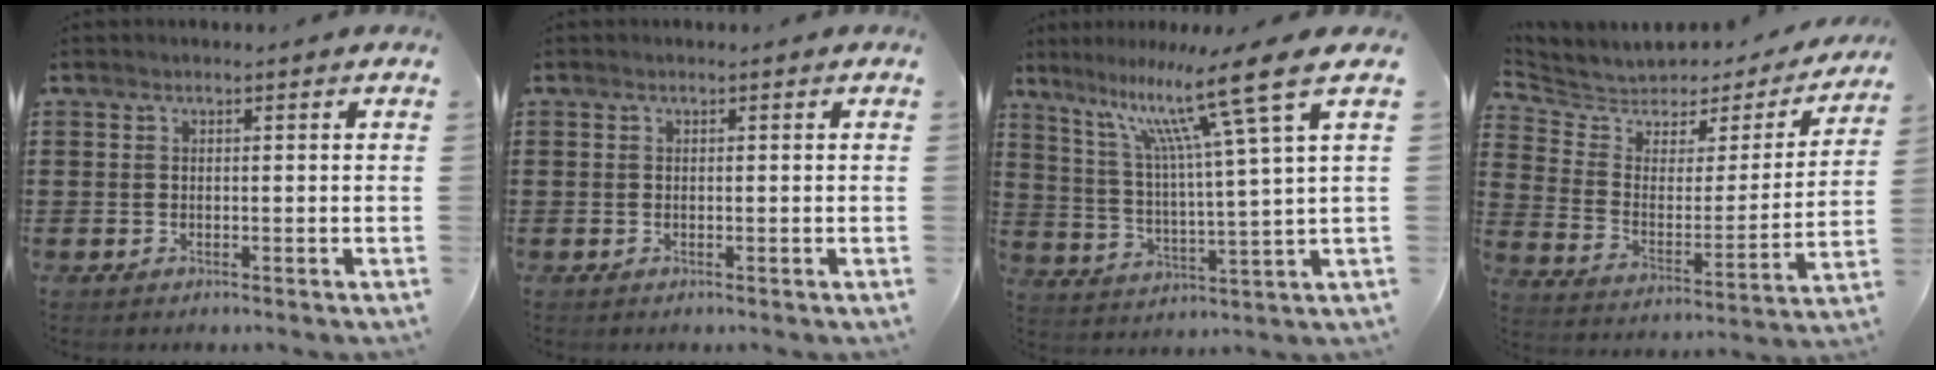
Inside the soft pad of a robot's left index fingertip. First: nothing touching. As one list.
[{"total": 0.0}, {"total": 13.6, "force": [8.6, -0.5, 10.5], "torque": [-0.205, -0.050, 0.125]}, {"total": 4.4, "force": [3.9, 2.0, 0.3], "torque": [-0.041, -0.034, 0.060]}]